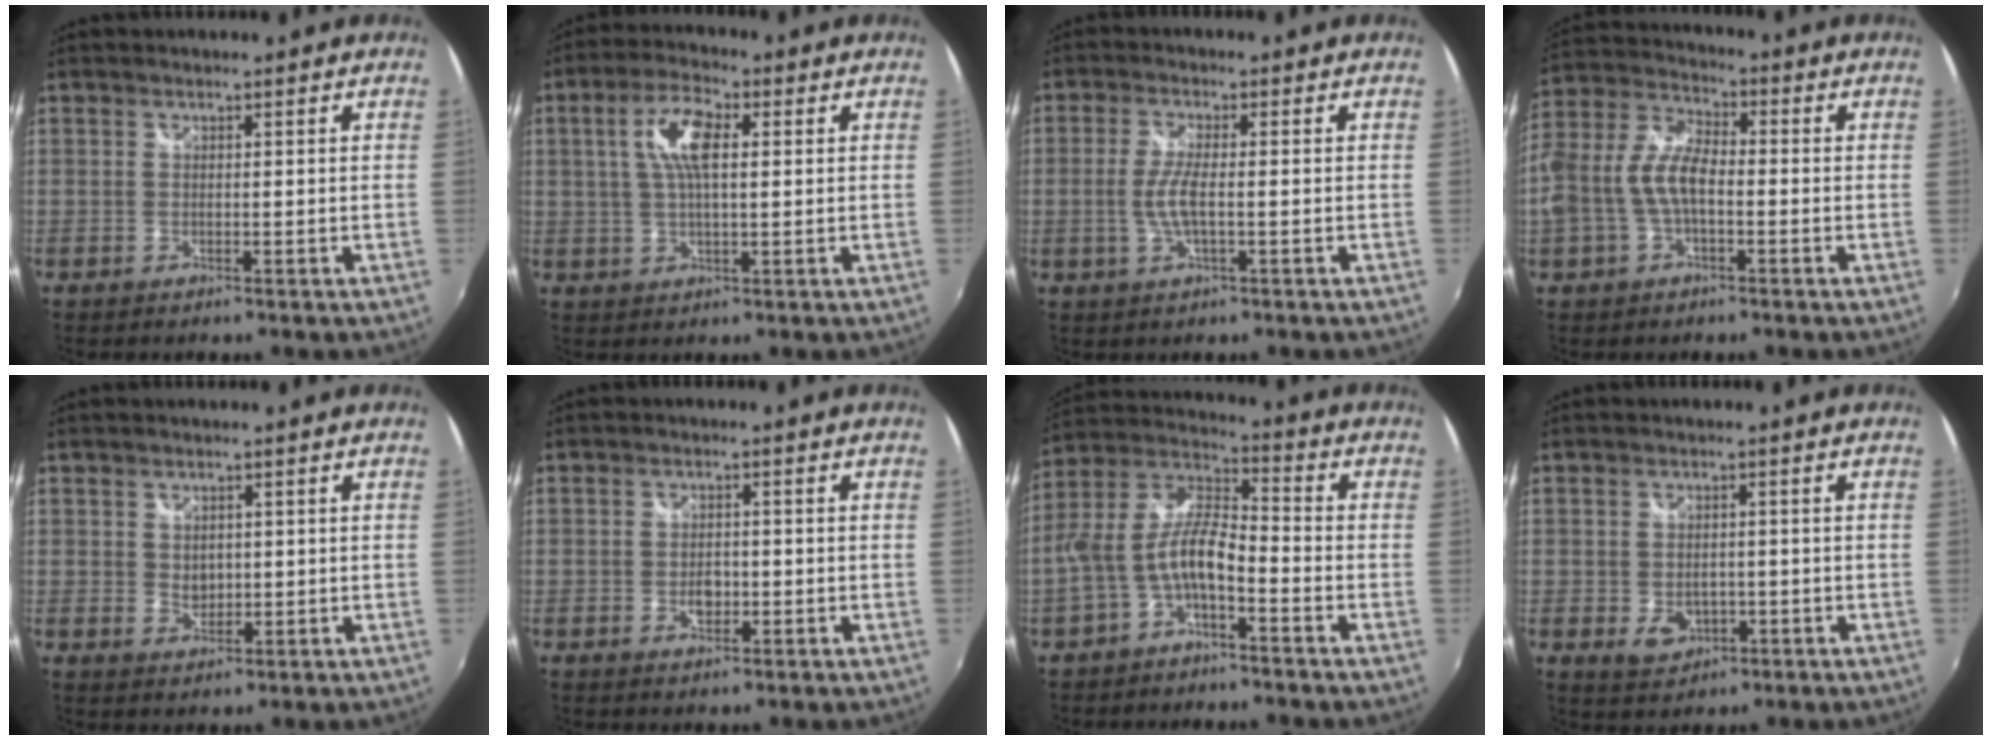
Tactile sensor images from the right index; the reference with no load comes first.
{"total": 8.0, "force": [1.8, 3.1, 7.1], "torque": [-0.138, 0.015, 0.032]}
{"total": 5.2, "force": [-0.9, 1.1, 5.0], "torque": [-0.102, -0.003, -0.017]}
{"total": 10.5, "force": [-2.3, 5.4, 8.7], "torque": [-0.191, 0.014, -0.044]}
{"total": 2.8, "force": [0.3, 2.3, 1.6], "torque": [-0.022, 0.000, 0.006]}
{"total": 3.1, "force": [-0.9, 2.1, 2.2], "torque": [-0.036, 0.000, -0.016]}
{"total": 9.6, "force": [-4.1, 3.3, 8.0], "torque": [-0.178, 0.014, -0.076]}
{"total": 5.2, "force": [-1.5, 3.9, 3.1], "torque": [-0.059, -0.006, -0.017]}